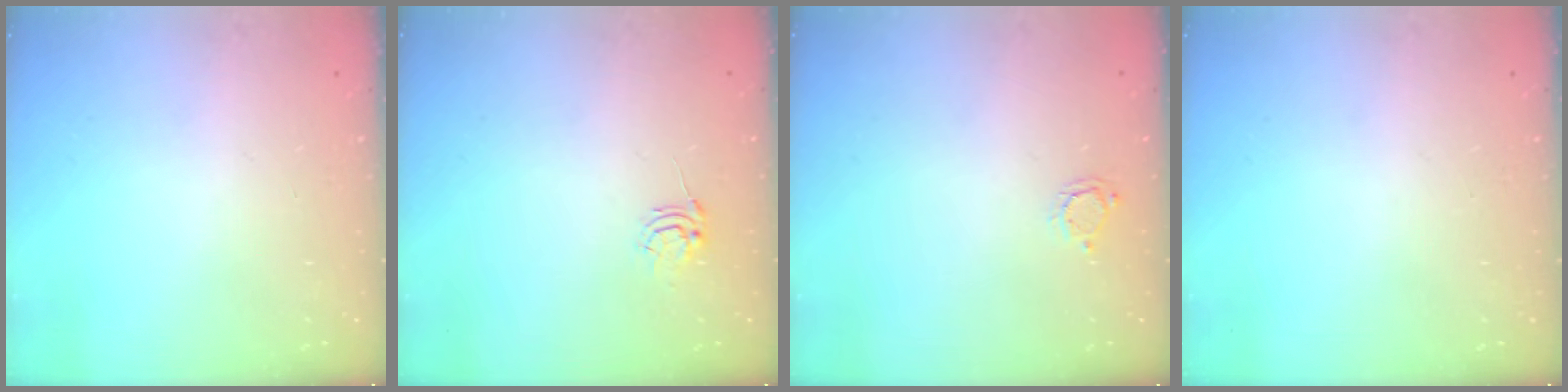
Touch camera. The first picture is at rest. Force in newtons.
{"total": 5.2, "press": 5.2, "slide": 0.5}
{"total": 3.3, "press": 3.3, "slide": 0.3}
{"total": 0.0}